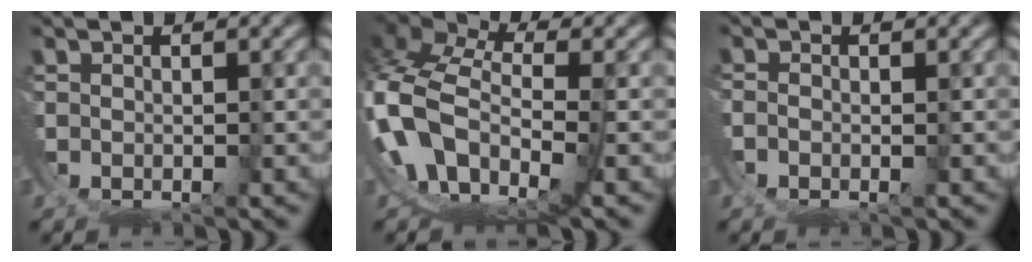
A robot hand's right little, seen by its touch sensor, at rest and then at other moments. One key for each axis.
{"total": 9.6, "fx": 0.3, "fy": 7.1, "fz": 6.5, "tx": -0.167, "ty": -0.027, "tz": 0.008}
{"total": 1.5, "fx": -0.9, "fy": 1.0, "fz": 0.7, "tx": -0.018, "ty": -0.009, "tz": -0.013}